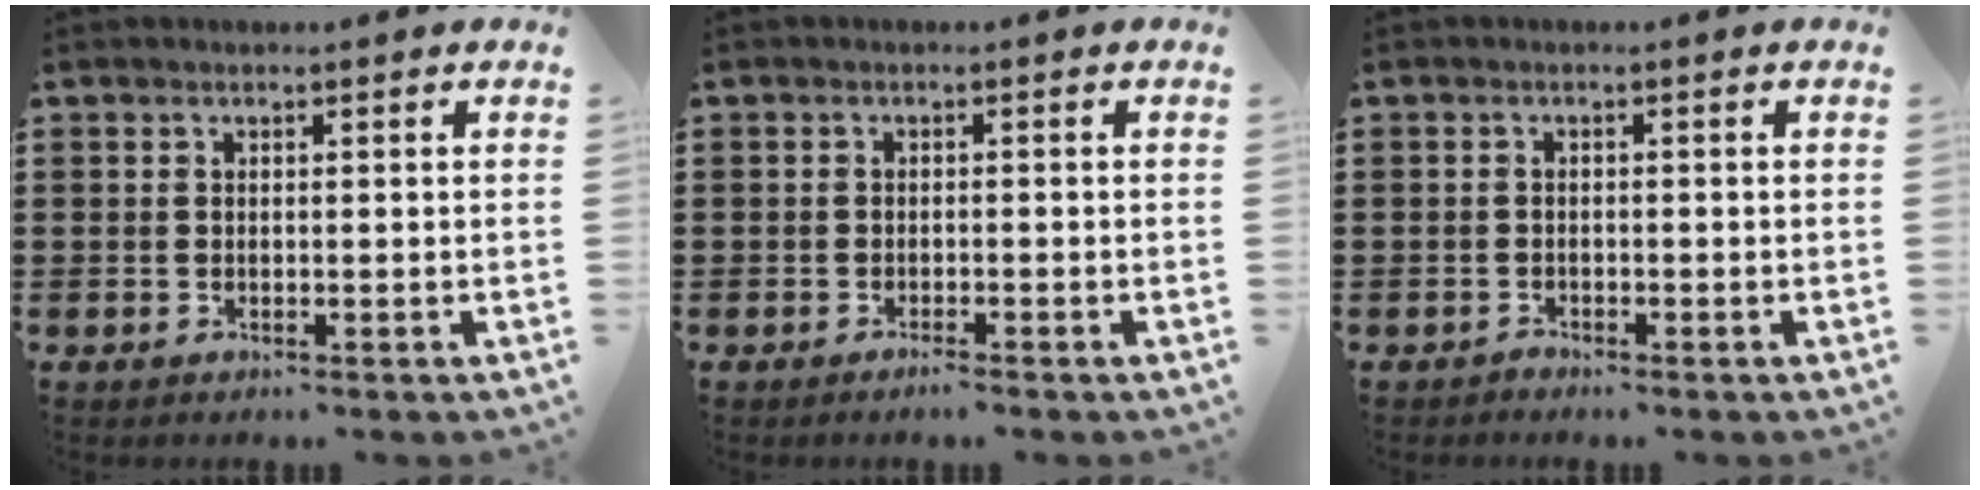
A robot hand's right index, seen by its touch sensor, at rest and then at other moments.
{"total": 1.1, "force": [-1.0, 0.1, 0.3], "torque": [-0.009, -0.001, -0.020]}
{"total": 0.9, "force": [-0.9, 0.3, -0.1], "torque": [-0.001, 0.004, -0.019]}